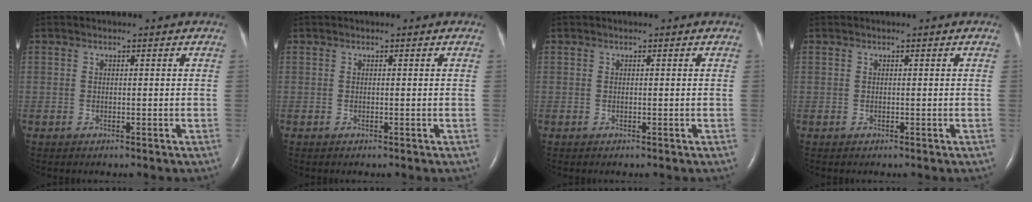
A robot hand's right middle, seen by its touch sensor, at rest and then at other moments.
{"total": 0.0}
{"total": 0.0}
{"total": 0.0}